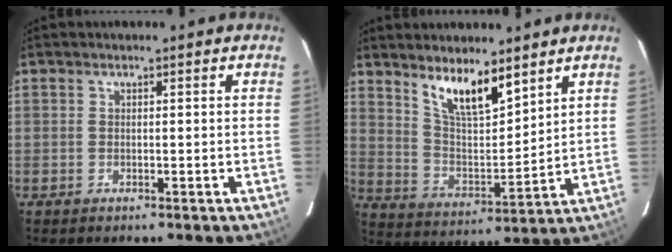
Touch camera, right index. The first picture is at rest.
{"total": 10.8, "force": [7.9, 3.4, 6.5], "torque": [-0.116, -0.004, 0.153]}